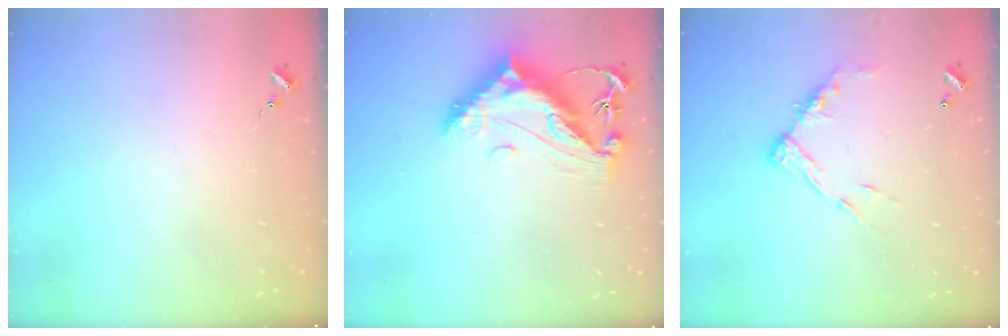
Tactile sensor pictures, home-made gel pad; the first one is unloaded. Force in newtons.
{"total": 13.0, "press": 12.9, "slide": 1.6}
{"total": 12.1, "press": 12.1, "slide": 1.1}